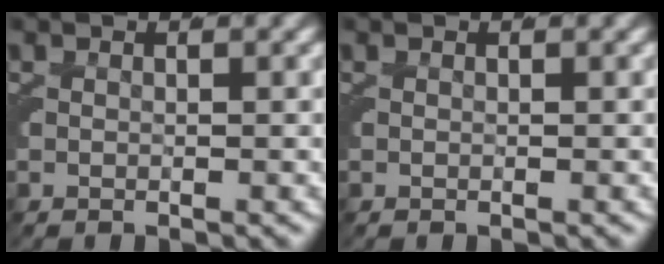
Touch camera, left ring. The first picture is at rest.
{"total": 0.0}